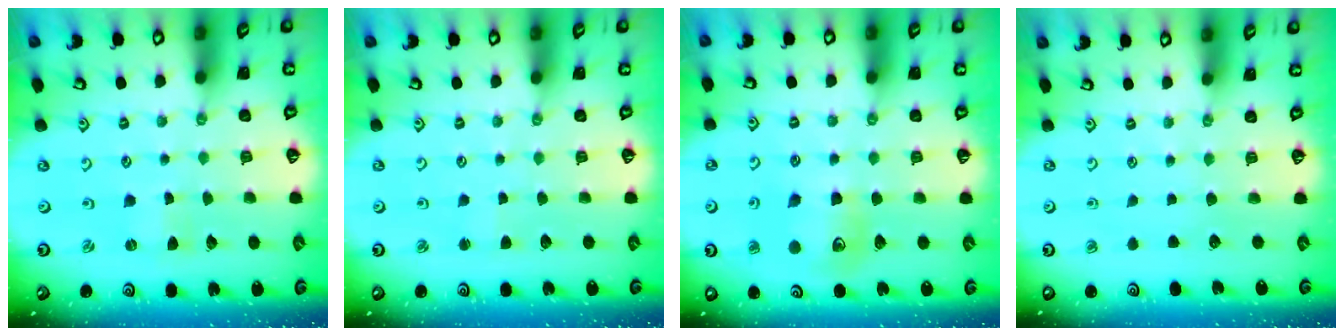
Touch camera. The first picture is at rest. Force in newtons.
{"total": 1.3, "press": 1.3, "slide": 0.2}
{"total": 11.5, "press": 11.5, "slide": 0.8}
{"total": 0.0}